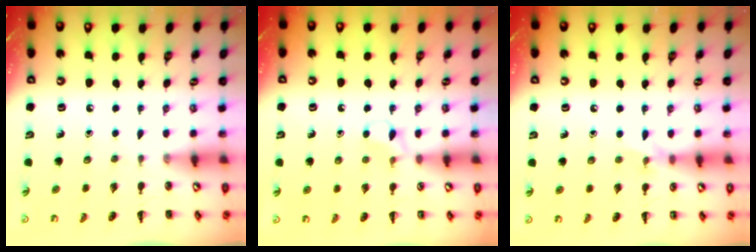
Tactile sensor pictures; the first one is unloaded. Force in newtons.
{"total": 5.5, "press": 5.2, "slide": 1.9}
{"total": 5.5, "press": 5.2, "slide": 1.5}